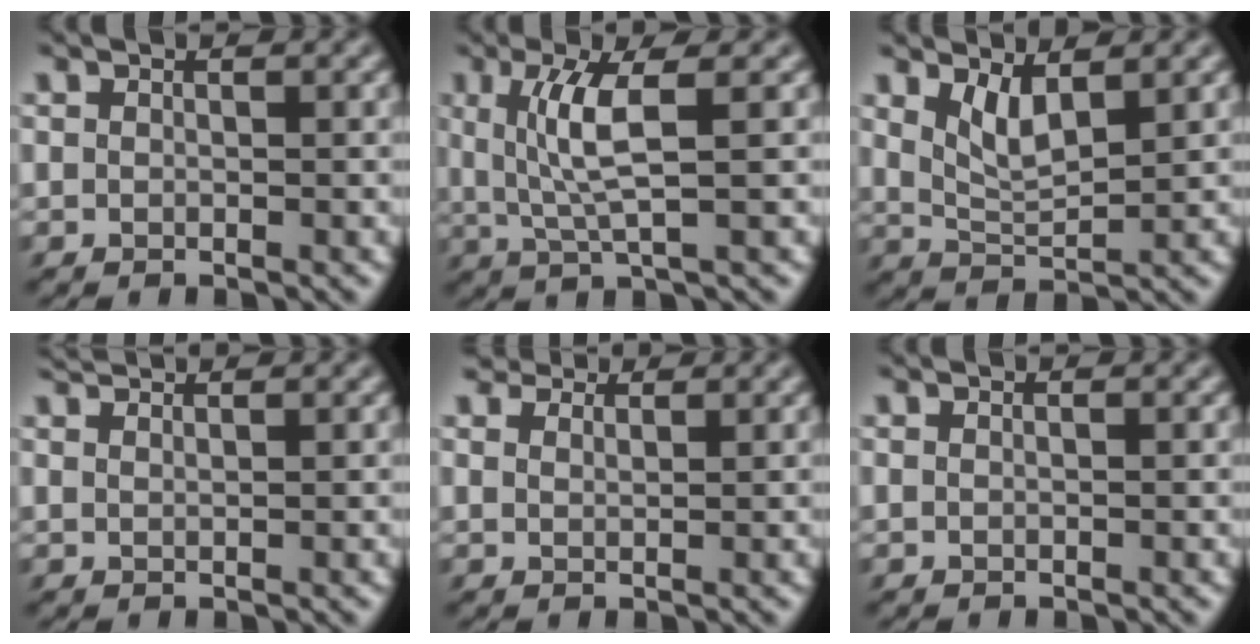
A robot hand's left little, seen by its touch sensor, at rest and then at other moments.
{"total": 3.9, "force": [0.6, -0.7, 3.8], "torque": [-0.080, -0.001, 0.013]}
{"total": 2.5, "force": [1.4, 0.0, 2.0], "torque": [-0.043, -0.005, 0.023]}
{"total": 1.9, "force": [1.8, -0.4, 0.3], "torque": [-0.014, 0.013, 0.032]}
{"total": 4.3, "force": [3.3, 2.1, 1.7], "torque": [-0.083, 0.006, 0.062]}
{"total": 0.0}